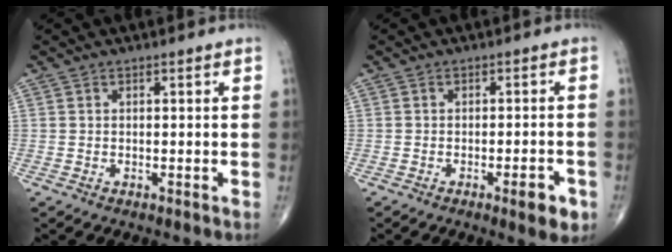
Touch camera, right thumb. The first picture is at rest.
{"total": 4.8, "force": [-2.3, 1.3, 4.0], "torque": [-0.047, 0.006, -0.028]}